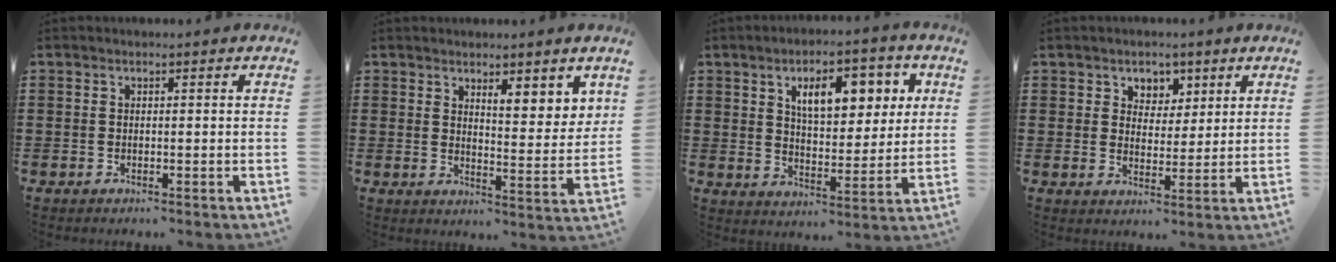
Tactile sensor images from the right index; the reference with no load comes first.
{"total": 3.8, "force": [3.4, 1.1, 1.4], "torque": [-0.024, -0.016, 0.056]}
{"total": 9.2, "force": [4.1, 4.3, 7.0], "torque": [-0.118, 0.003, 0.064]}
{"total": 3.8, "force": [2.4, 3.0, 0.3], "torque": [-0.026, 0.013, 0.044]}